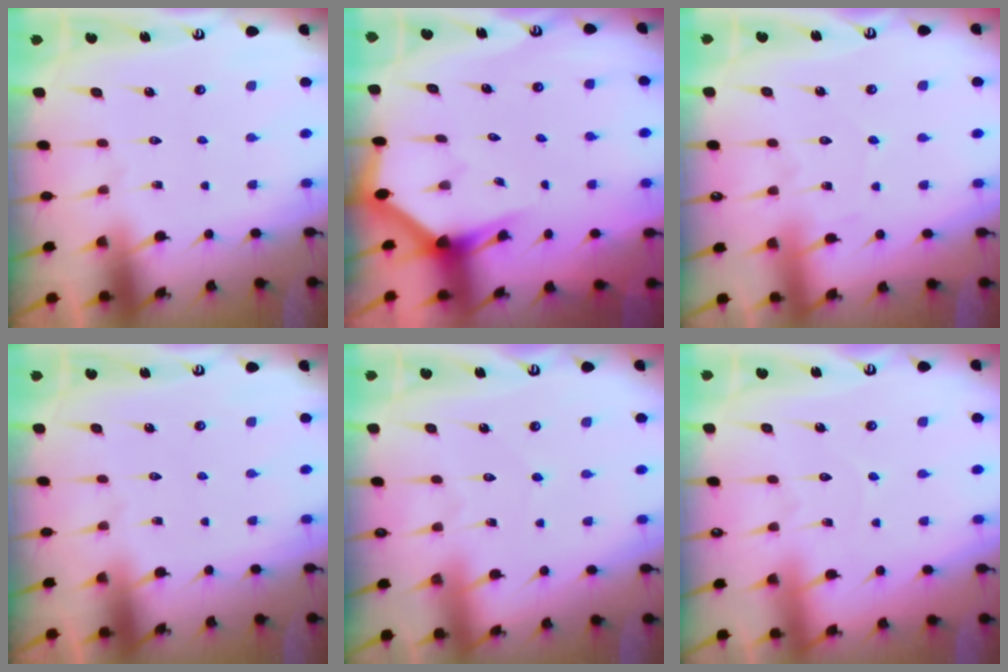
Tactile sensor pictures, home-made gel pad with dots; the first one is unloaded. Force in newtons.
{"total": 3.0, "press": 3.0, "slide": 0.1}
{"total": 4.6, "press": 4.6, "slide": 0.6}
{"total": 0.0}
{"total": 2.9, "press": 2.9, "slide": 0.3}
{"total": 3.2, "press": 3.2, "slide": 0.3}